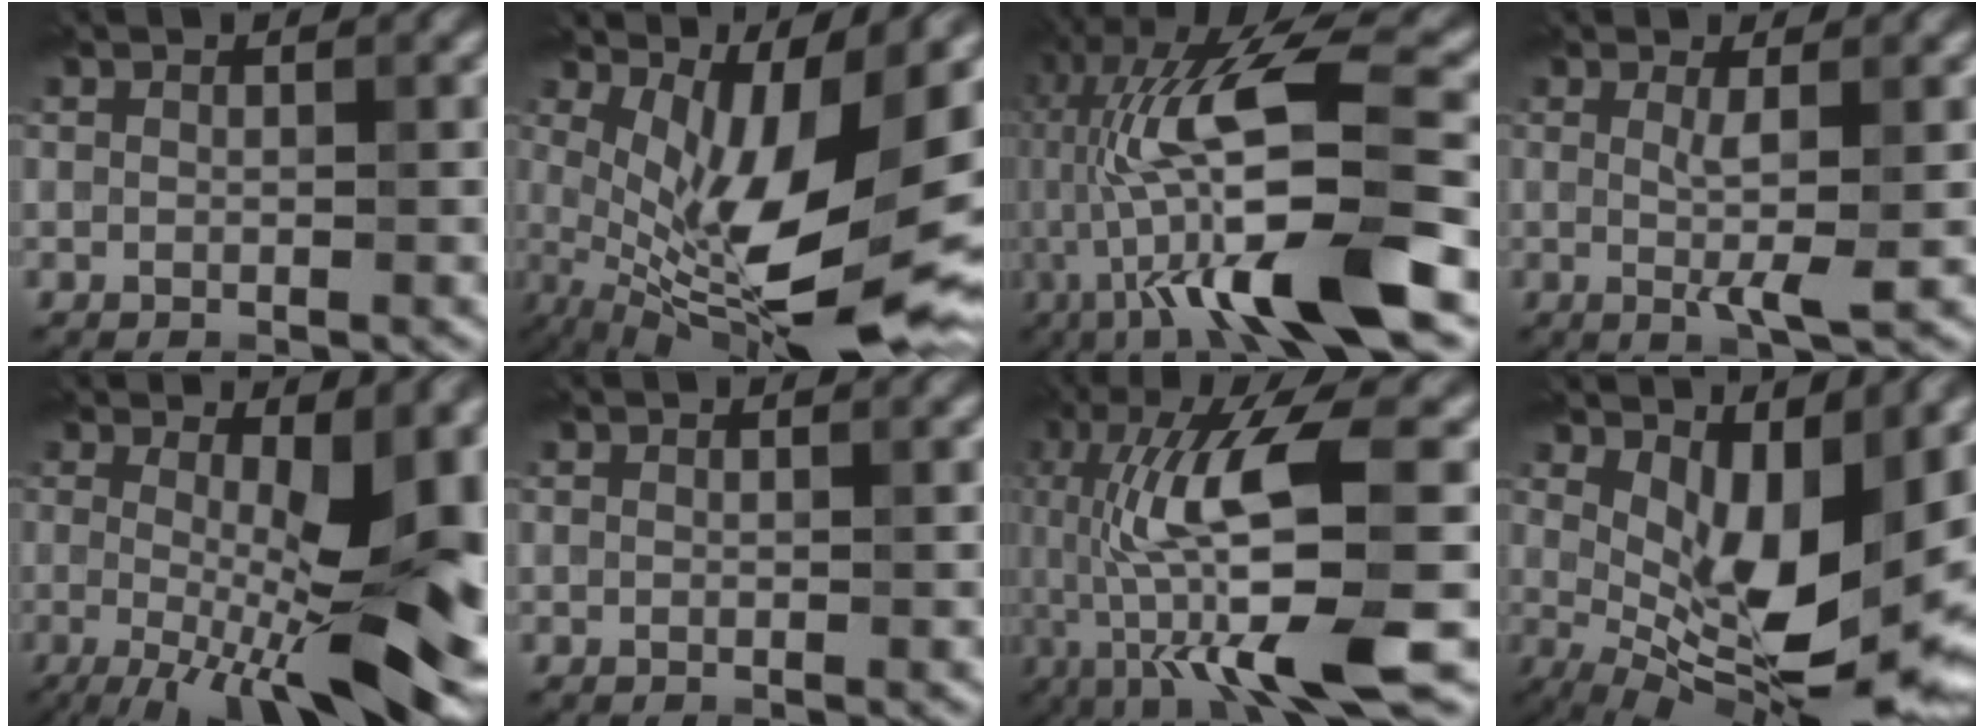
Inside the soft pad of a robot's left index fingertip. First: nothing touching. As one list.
[{"total": 13.4, "force": [0.4, 4.4, 12.6], "torque": [-0.206, -0.023, 0.027]}, {"total": 14.7, "force": [-2.1, 2.8, 14.3], "torque": [-0.244, 0.025, -0.030]}, {"total": 2.6, "force": [0.0, 0.3, 2.6], "torque": [-0.052, -0.010, 0.002]}, {"total": 15.2, "force": [-1.4, 4.4, 14.5], "torque": [-0.168, 0.003, -0.013]}, {"total": 0.0}, {"total": 12.4, "force": [-1.8, 2.6, 12.0], "torque": [-0.208, 0.008, -0.025]}, {"total": 12.1, "force": [1.6, 5.3, 10.8], "torque": [-0.159, -0.021, 0.040]}]